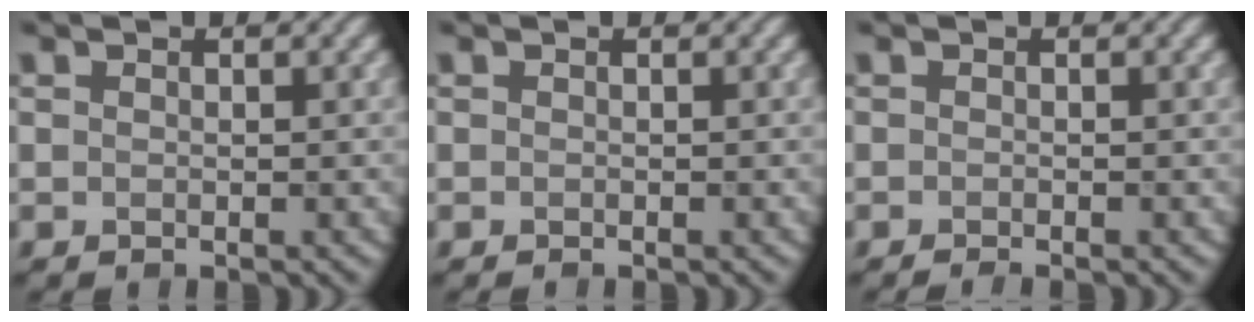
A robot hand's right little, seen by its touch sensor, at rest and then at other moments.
{"total": 0.0}
{"total": 0.7, "force": [-0.5, 0.1, 0.5], "torque": [-0.007, -0.002, -0.012]}